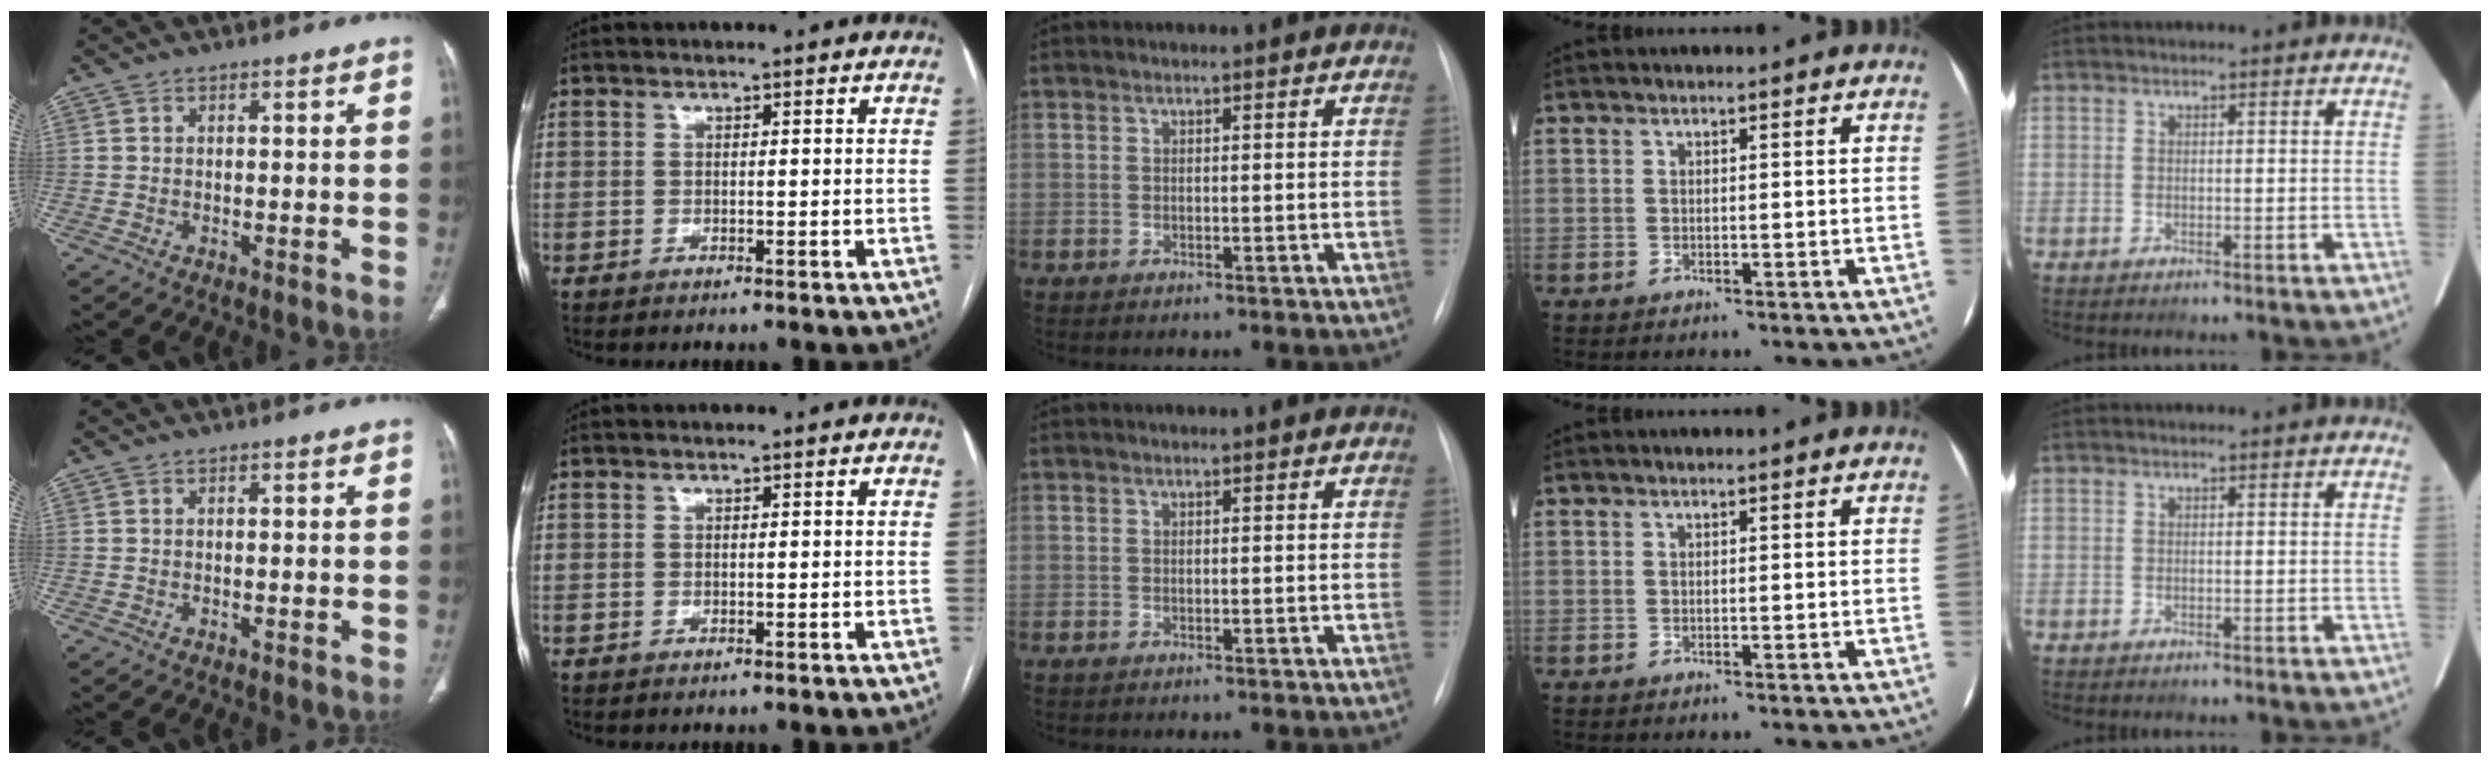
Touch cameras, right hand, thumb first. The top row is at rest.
{}